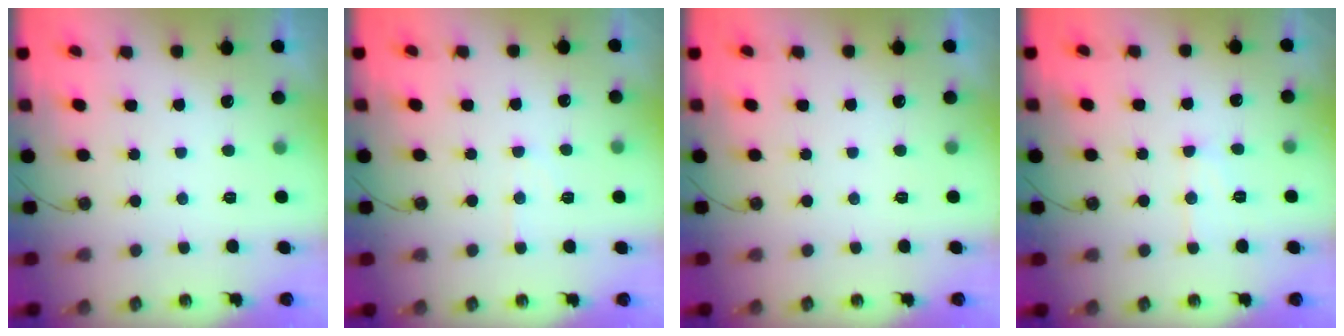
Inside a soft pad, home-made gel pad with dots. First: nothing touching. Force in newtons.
{"total": 5.3, "press": 5.3, "slide": 0.5}
{"total": 0.0}
{"total": 8.5, "press": 8.5, "slide": 0.3}